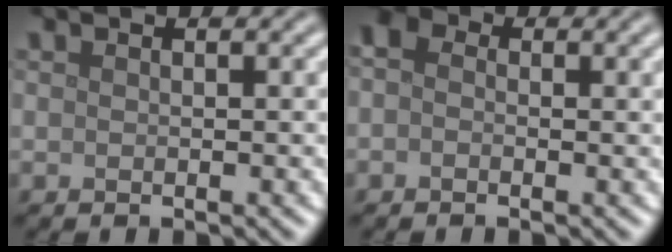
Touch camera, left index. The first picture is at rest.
{"total": 2.8, "force": [0.2, 2.0, 1.9], "torque": [-0.034, 0.010, -0.019]}